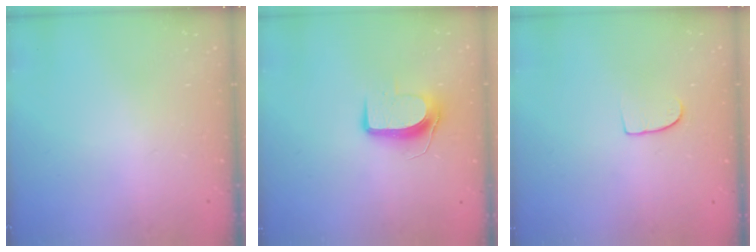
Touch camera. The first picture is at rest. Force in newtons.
{"total": 9.5, "press": 9.5, "slide": 0.3}
{"total": 6.8, "press": 6.8, "slide": 0.6}